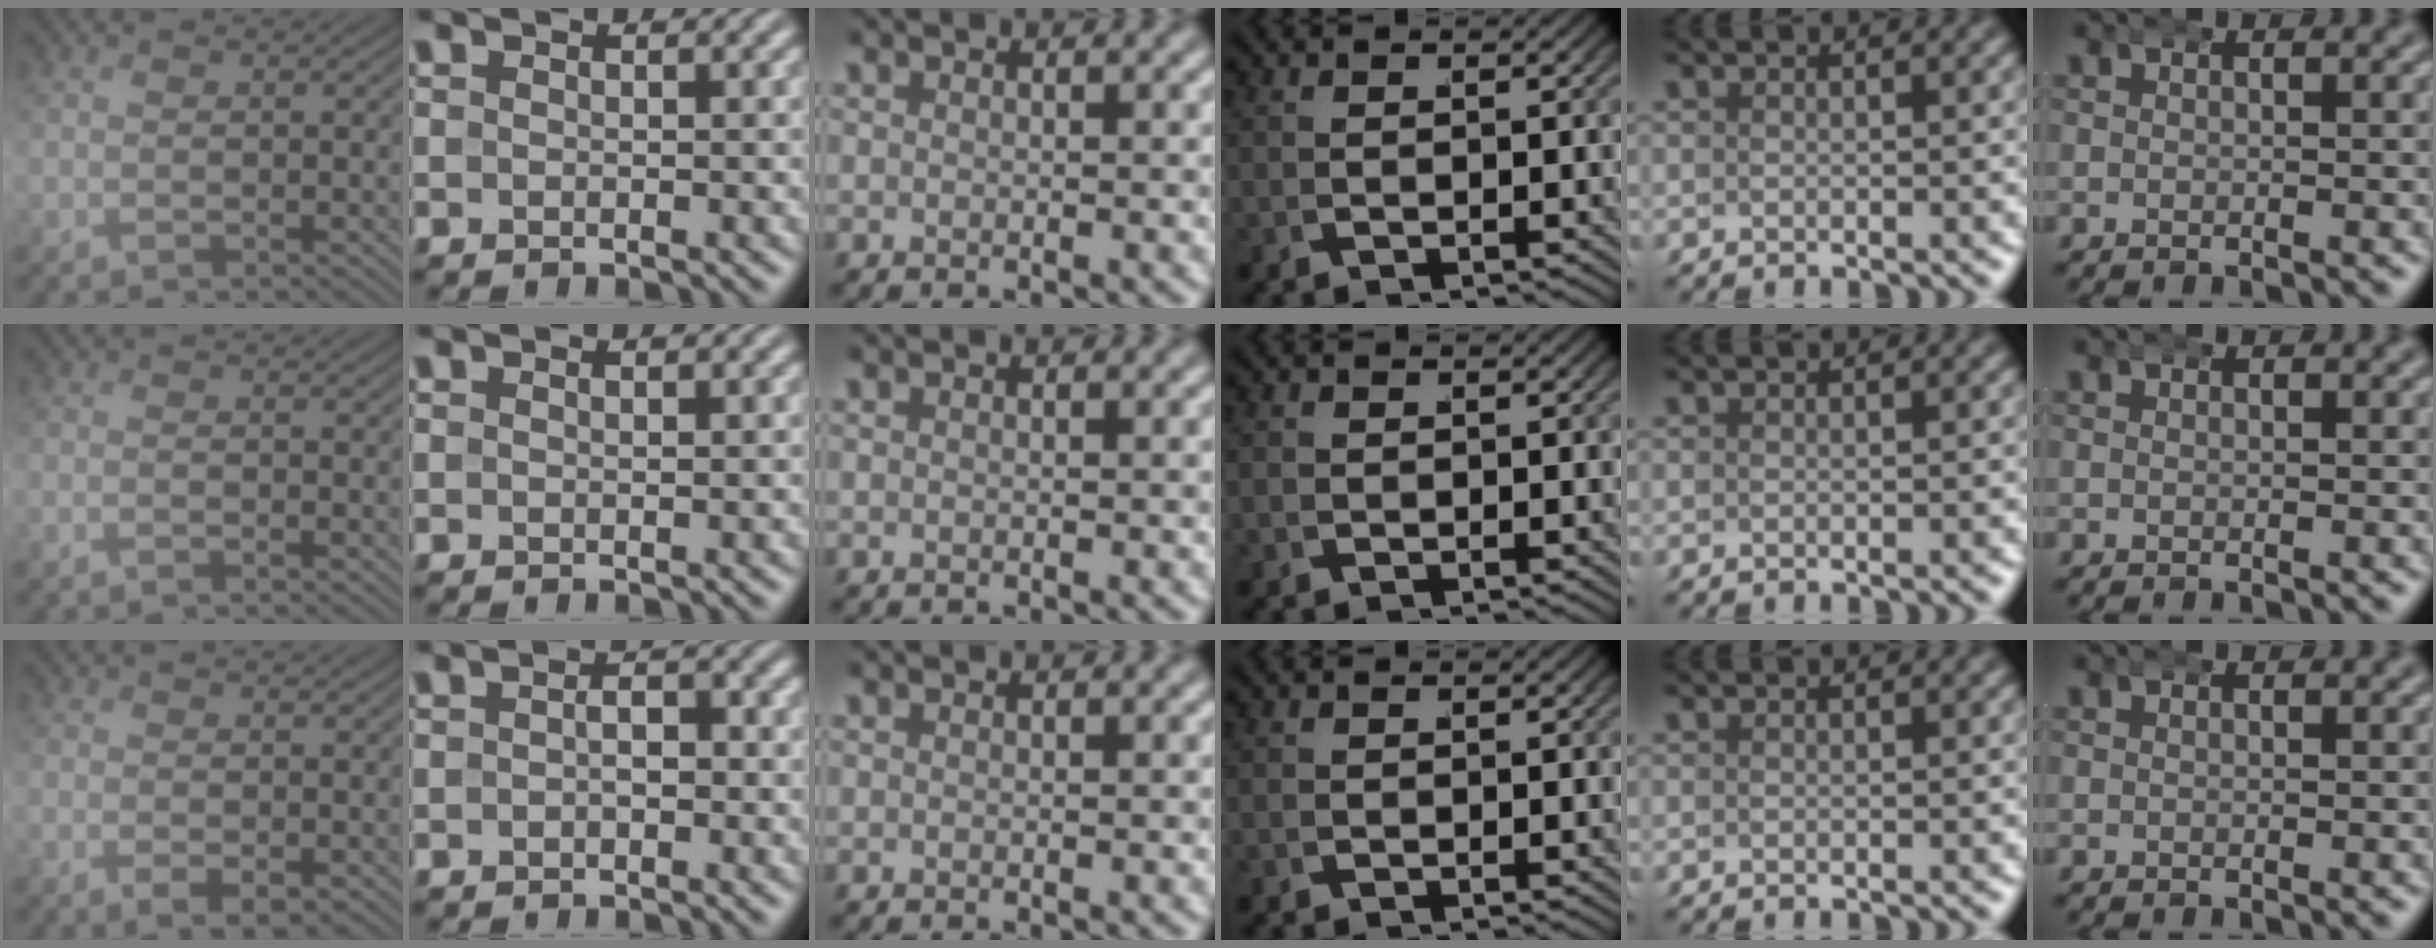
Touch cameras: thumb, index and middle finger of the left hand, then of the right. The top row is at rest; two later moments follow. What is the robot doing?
{"motion": "wrap", "object": "bandana"}